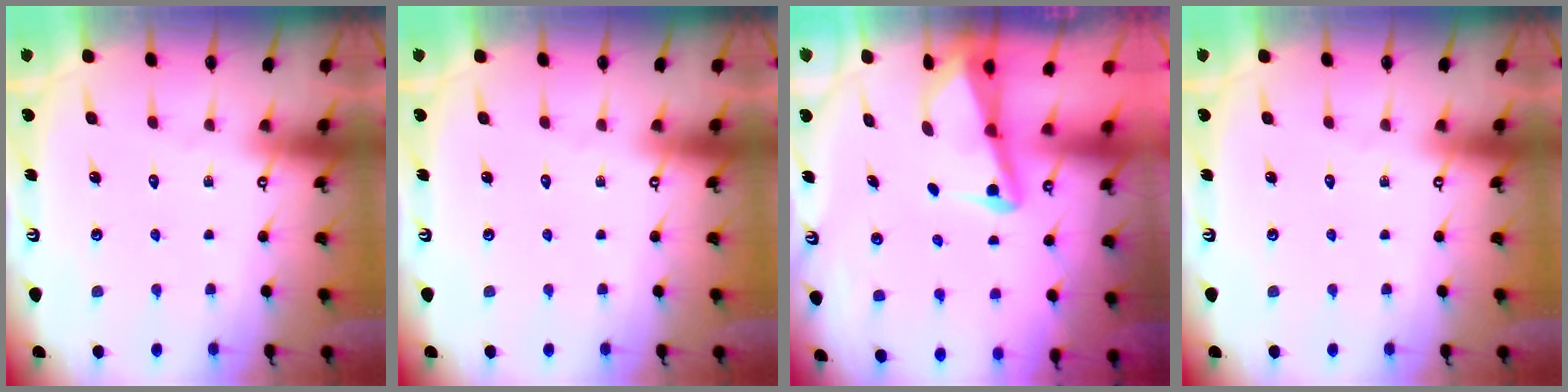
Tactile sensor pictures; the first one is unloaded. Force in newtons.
{"total": 0.0}
{"total": 3.1, "press": 3.0, "slide": 0.7}
{"total": 0.0}